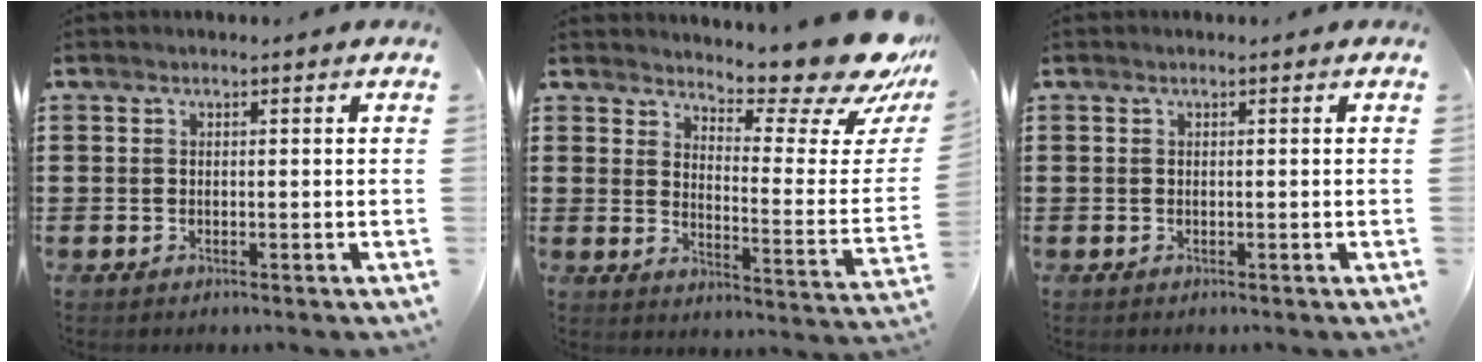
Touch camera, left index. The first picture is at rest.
{"total": 11.4, "force": [10.0, 1.4, 5.2], "torque": [-0.072, -0.087, 0.165]}
{"total": 0.0}